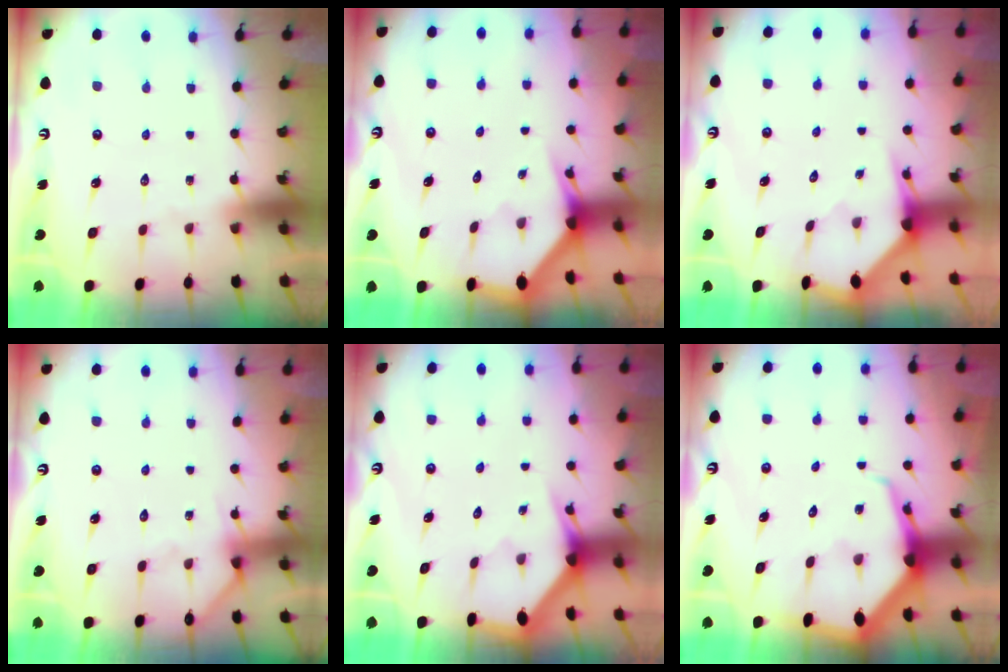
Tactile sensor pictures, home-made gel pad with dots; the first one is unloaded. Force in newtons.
{"total": 2.9, "press": 2.9, "slide": 0.1}
{"total": 3.1, "press": 3.1, "slide": 0.3}
{"total": 2.8, "press": 2.8, "slide": 0.2}
{"total": 3.1, "press": 3.1, "slide": 0.0}
{"total": 7.2, "press": 7.1, "slide": 0.8}